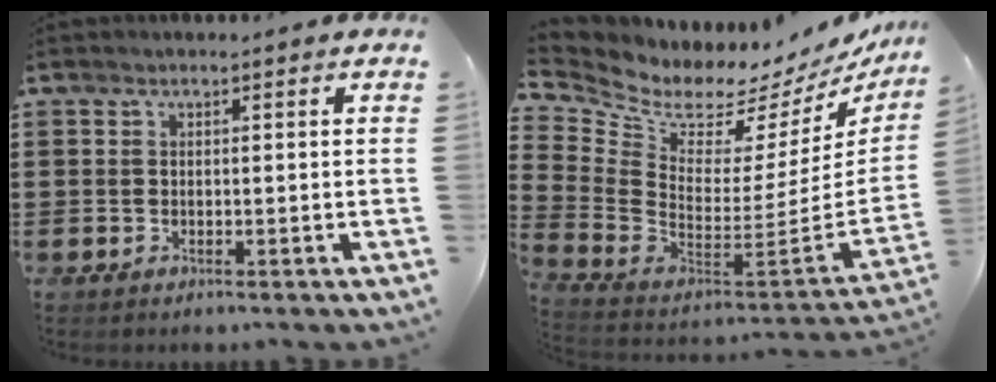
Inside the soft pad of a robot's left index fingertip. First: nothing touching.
{"total": 4.8, "force": [4.1, 2.3, 1.1], "torque": [-0.059, -0.056, 0.066]}